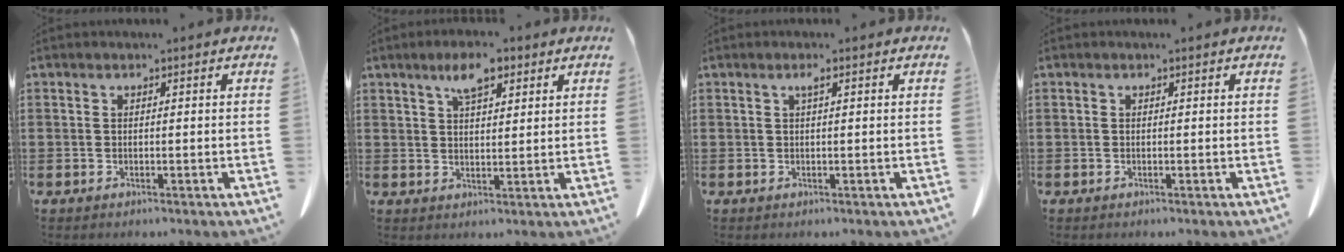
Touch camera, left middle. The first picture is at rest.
{"total": 6.1, "force": [3.8, 2.1, 4.2], "torque": [-0.083, 0.003, 0.064]}
{"total": 1.1, "force": [0.4, 0.1, 1.0], "torque": [-0.020, 0.002, 0.007]}
{"total": 0.0}